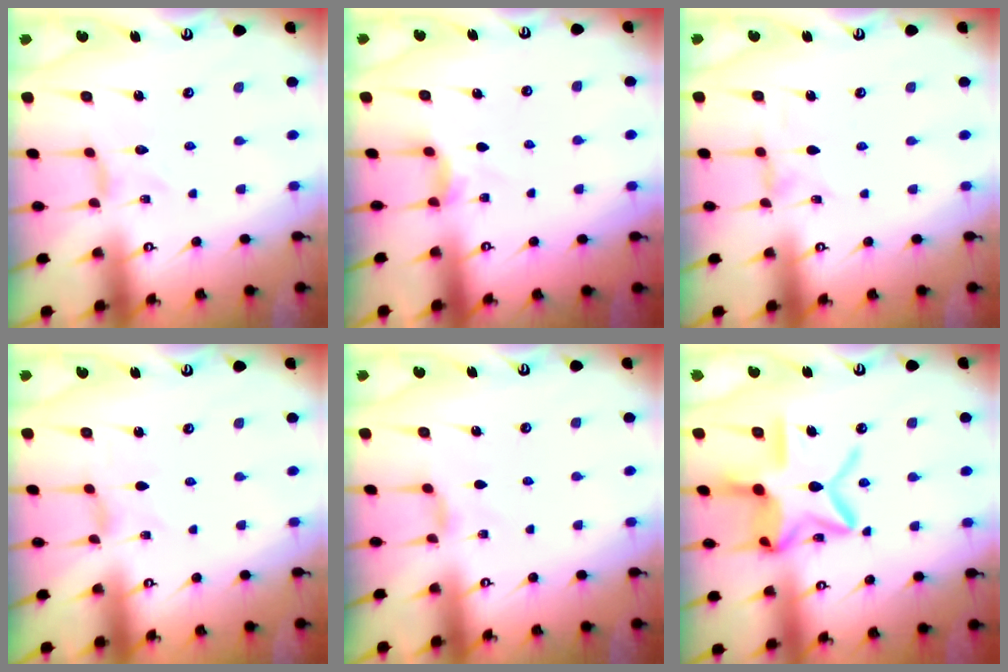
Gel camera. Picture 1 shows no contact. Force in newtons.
{"total": 2.8, "press": 2.8, "slide": 0.5}
{"total": 0.6, "press": 0.5, "slide": 0.3}
{"total": 0.6, "press": 0.6, "slide": 0.2}
{"total": 2.8, "press": 2.8, "slide": 0.6}
{"total": 18.1, "press": 18.0, "slide": 1.5}